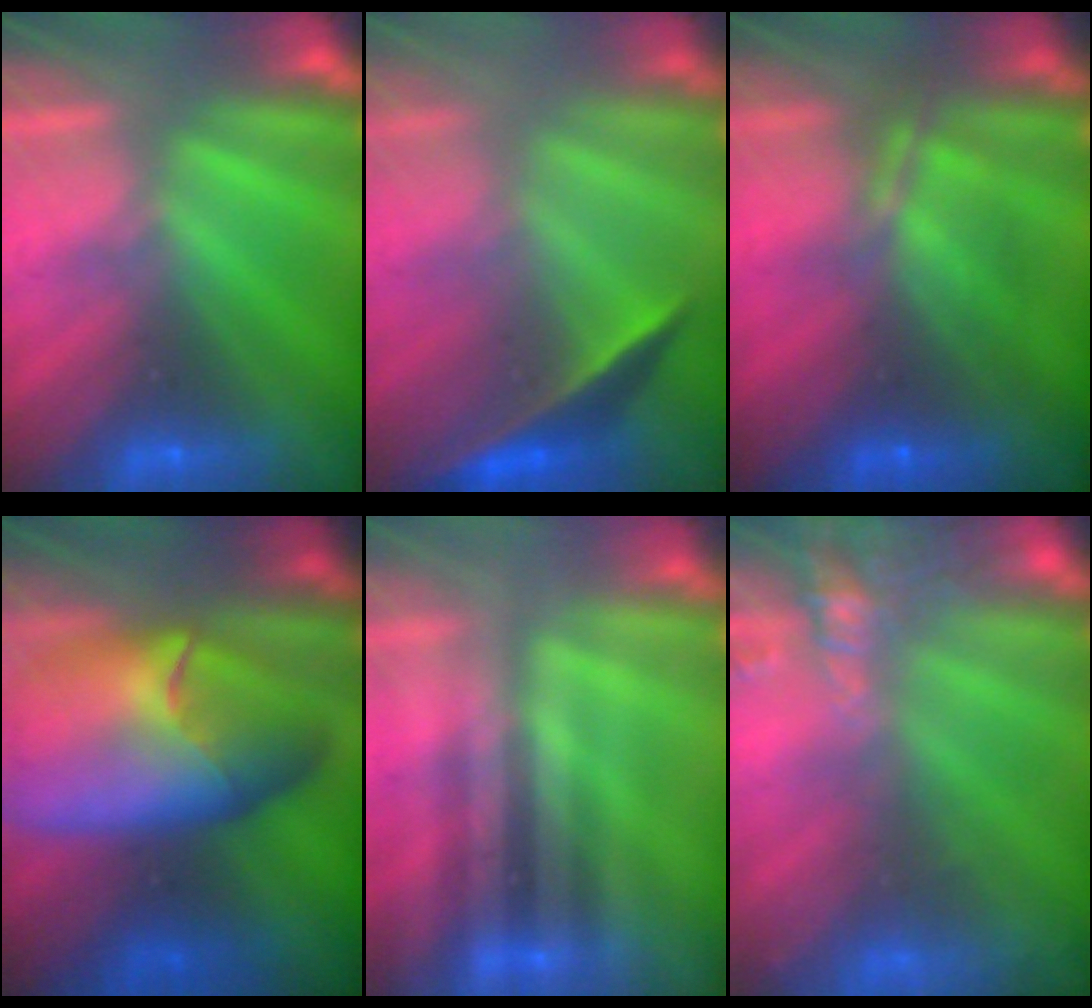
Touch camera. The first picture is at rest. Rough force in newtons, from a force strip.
{"total": 1.8}
{"total": 7.1}
{"total": 8.7}
{"total": 2.1}
{"total": 7.7}